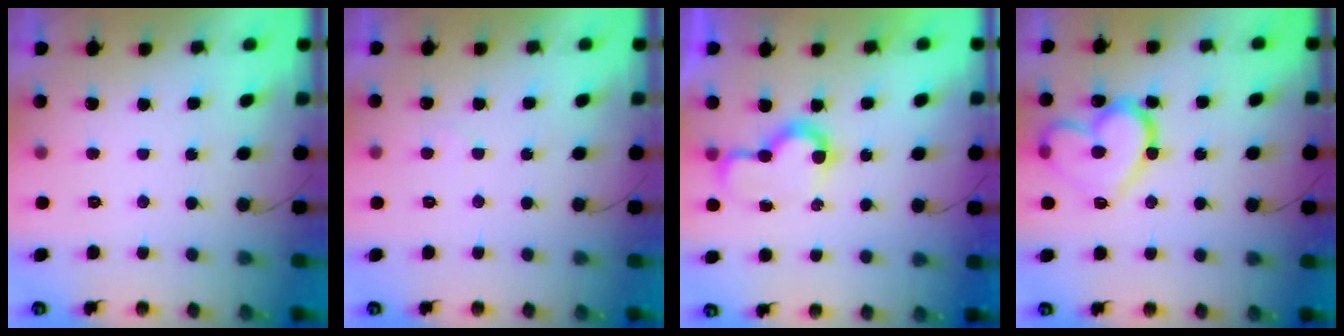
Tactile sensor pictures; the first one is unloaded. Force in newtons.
{"total": 3.8, "press": 3.8, "slide": 0.3}
{"total": 7.9, "press": 7.8, "slide": 0.3}
{"total": 17.2, "press": 17.2, "slide": 1.0}